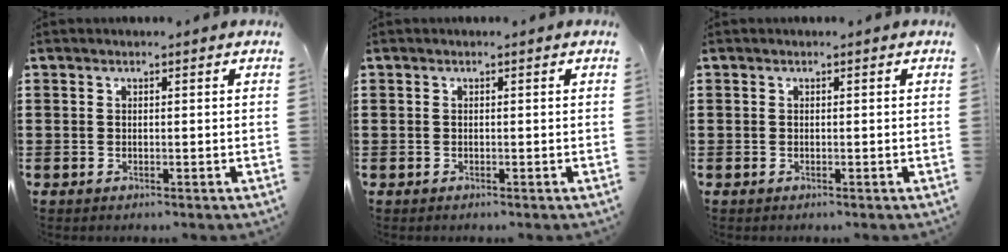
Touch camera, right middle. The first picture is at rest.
{"total": 0.0}
{"total": 0.0}